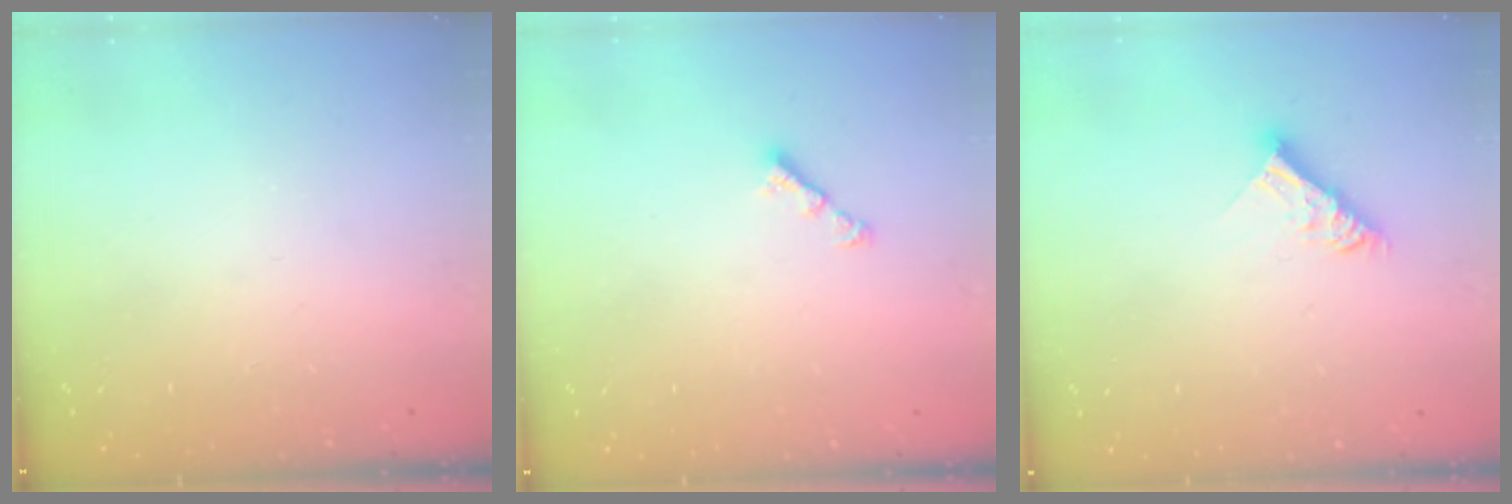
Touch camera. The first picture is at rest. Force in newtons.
{"total": 2.9, "press": 2.8, "slide": 0.6}
{"total": 8.9, "press": 8.9, "slide": 0.7}